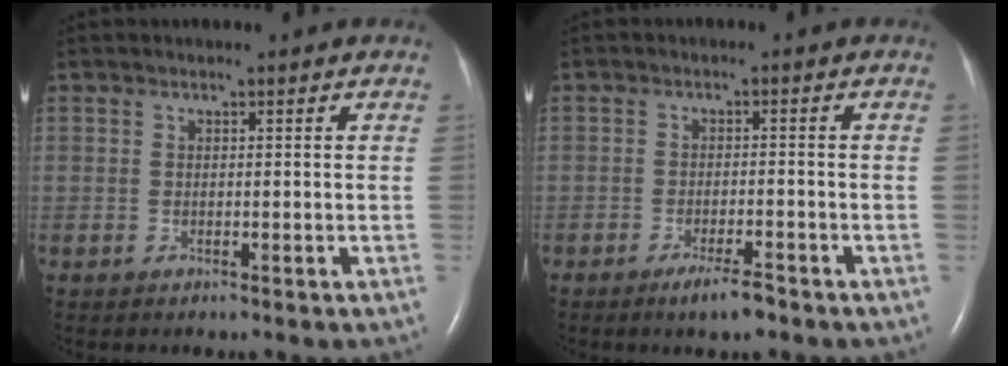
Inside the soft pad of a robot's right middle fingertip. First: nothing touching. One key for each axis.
{"total": 3.7, "fx": -2.7, "fy": 0.4, "fz": 2.5, "tx": -0.046, "ty": -0.004, "tz": -0.045}